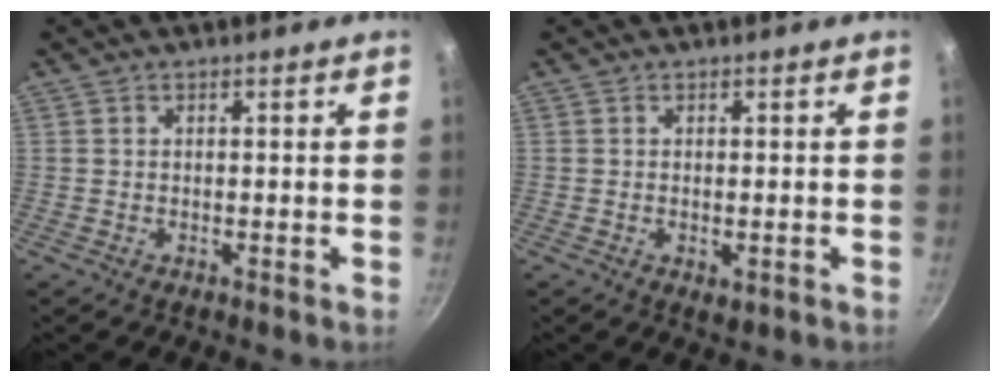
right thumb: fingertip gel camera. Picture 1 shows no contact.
{"total": 2.0, "force": [-0.5, 0.9, 1.8], "torque": [-0.028, -0.007, -0.005]}